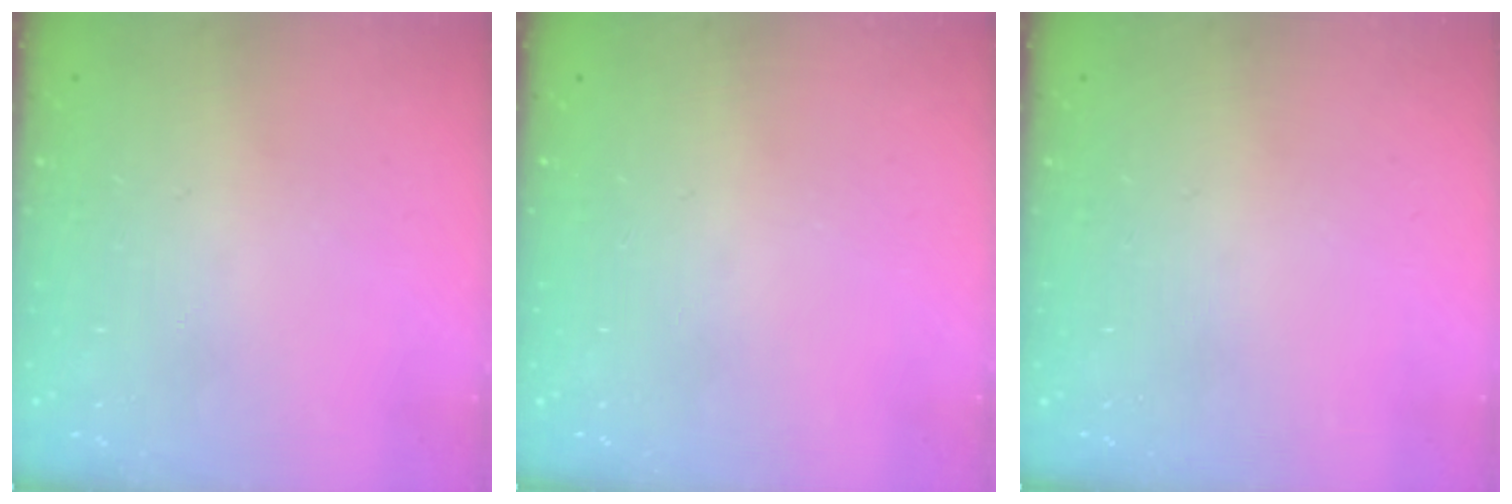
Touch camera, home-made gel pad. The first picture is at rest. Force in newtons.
{"total": 0.0}
{"total": 0.0}